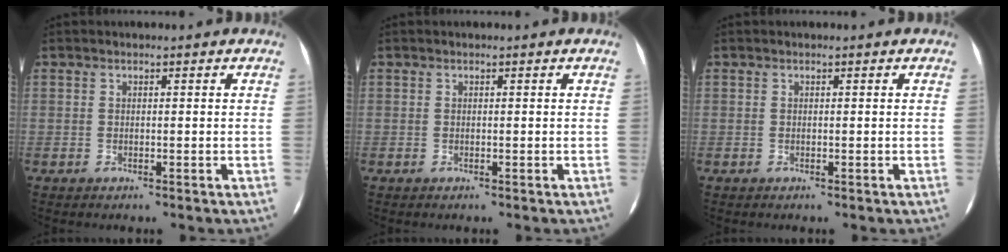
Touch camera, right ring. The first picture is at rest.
{"total": 0.0}
{"total": 0.0}